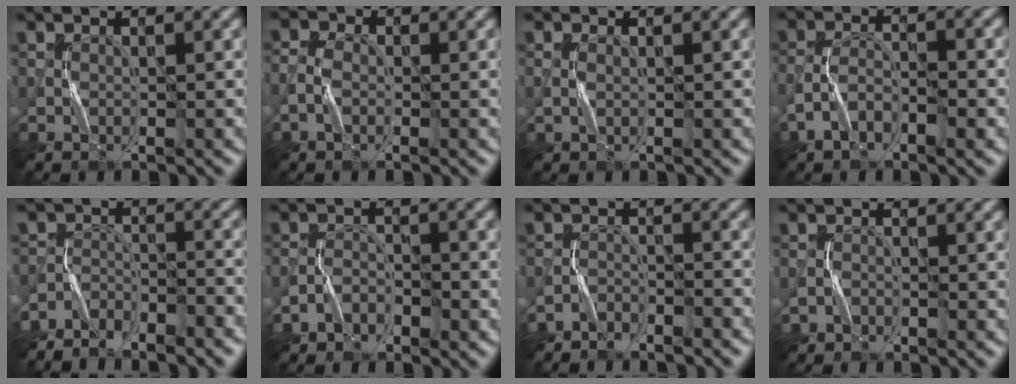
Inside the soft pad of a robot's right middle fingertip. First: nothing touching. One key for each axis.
{"total": 2.1, "fx": -0.8, "fy": 1.4, "fz": 1.4, "tx": -0.032, "ty": 0.002, "tz": -0.021}
{"total": 0.9, "fx": 0.1, "fy": 0.5, "fz": 0.8, "tx": -0.019, "ty": -0.001, "tz": 0.002}
{"total": 4.0, "fx": -2.0, "fy": 1.5, "fz": 3.0, "tx": -0.059, "ty": 0.007, "tz": -0.043}
{"total": 5.1, "fx": -4.6, "fy": 1.8, "fz": 1.1, "tx": -0.018, "ty": -0.003, "tz": -0.092}
{"total": 2.3, "fx": -1.5, "fy": 1.3, "fz": 1.2, "tx": -0.018, "ty": 0.010, "tz": -0.031}
{"total": 2.6, "fx": -2.5, "fy": 0.7, "fz": 0.3, "tx": -0.003, "ty": 0.004, "tz": -0.054}
{"total": 0.8, "fx": -0.7, "fy": 0.3, "fz": 0.1, "tx": -0.001, "ty": 0.005, "tz": -0.015}